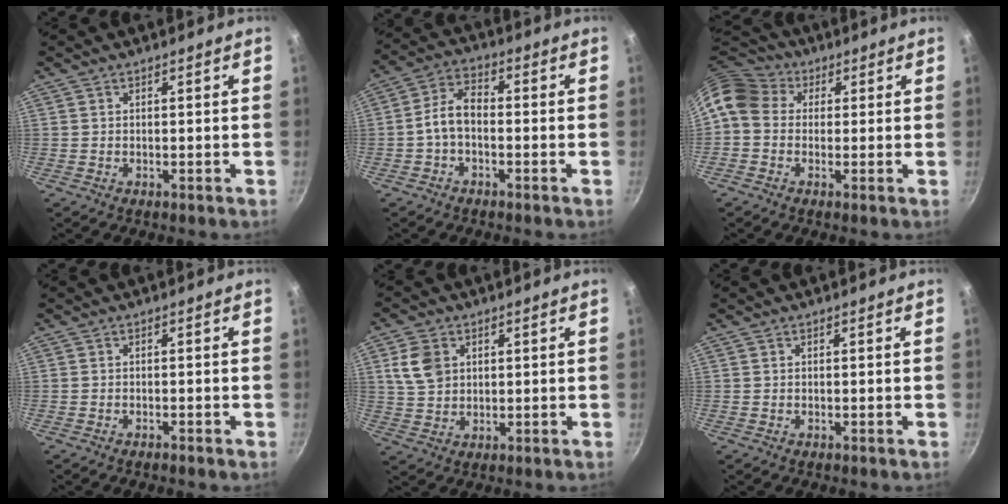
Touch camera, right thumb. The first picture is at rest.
{"total": 6.1, "force": [-1.5, 3.6, 4.7], "torque": [-0.086, 0.033, -0.038]}
{"total": 9.5, "force": [1.7, 7.9, 5.1], "torque": [-0.084, 0.023, 0.010]}
{"total": 0.7, "force": [-0.6, 0.1, 0.3], "torque": [-0.016, 0.006, -0.009]}
{"total": 7.1, "force": [2.3, 5.3, 4.0], "torque": [-0.064, -0.004, 0.045]}
{"total": 0.0}